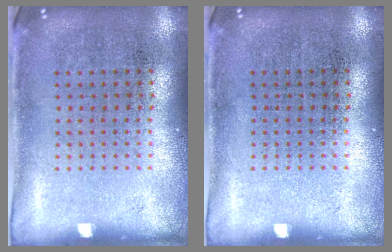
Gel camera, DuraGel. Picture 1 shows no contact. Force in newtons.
{"total": 0.0}